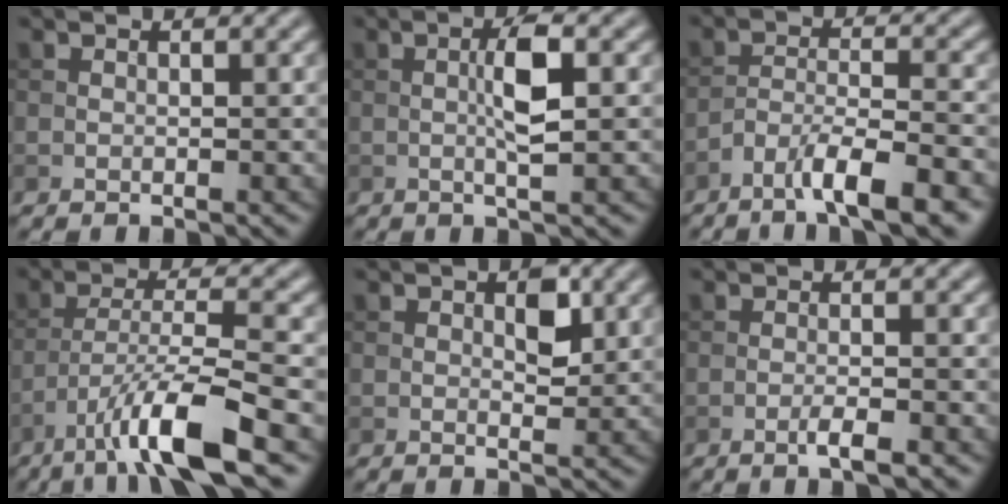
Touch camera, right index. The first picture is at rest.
{"total": 3.6, "force": [0.3, 0.6, 3.5], "torque": [-0.068, 0.004, 0.004]}
{"total": 6.5, "force": [-4.5, 1.3, 4.5], "torque": [-0.073, 0.002, -0.075]}
{"total": 8.1, "force": [-5.0, 1.2, 6.3], "torque": [-0.112, 0.003, -0.092]}
{"total": 2.2, "force": [0.6, 1.1, 1.8], "torque": [-0.024, -0.004, 0.009]}
{"total": 2.2, "force": [-1.1, 0.3, 1.9], "torque": [-0.029, 0.004, -0.024]}